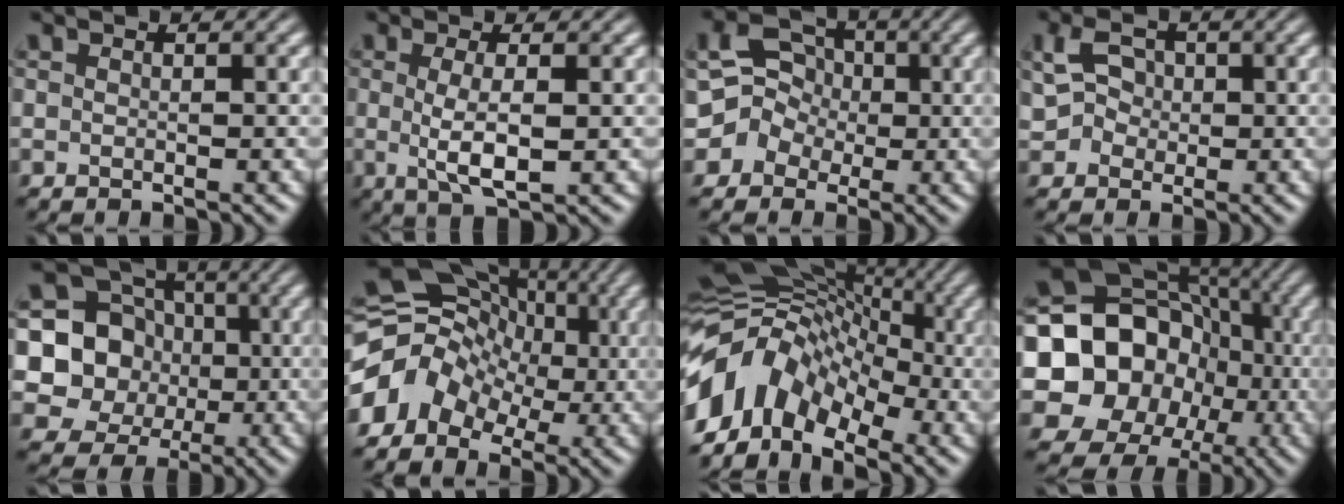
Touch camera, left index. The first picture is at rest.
{"total": 3.4, "force": [0.2, 0.7, 3.3], "torque": [-0.069, -0.003, 0.005]}
{"total": 3.4, "force": [-0.3, 3.2, 1.0], "torque": [-0.007, 0.015, -0.018]}
{"total": 2.7, "force": [0.5, 2.4, 1.2], "torque": [-0.021, 0.008, 0.004]}
{"total": 8.9, "force": [0.9, 8.3, 3.1], "torque": [-0.053, 0.017, -0.011]}
{"total": 6.8, "force": [-1.2, 5.9, 3.3], "torque": [-0.045, 0.016, -0.043]}
{"total": 9.6, "force": [-3.2, 7.0, 5.7], "torque": [-0.106, 0.024, -0.079]}
{"total": 19.3, "force": [-2.3, 17.6, 7.8], "torque": [-0.152, -0.001, -0.075]}